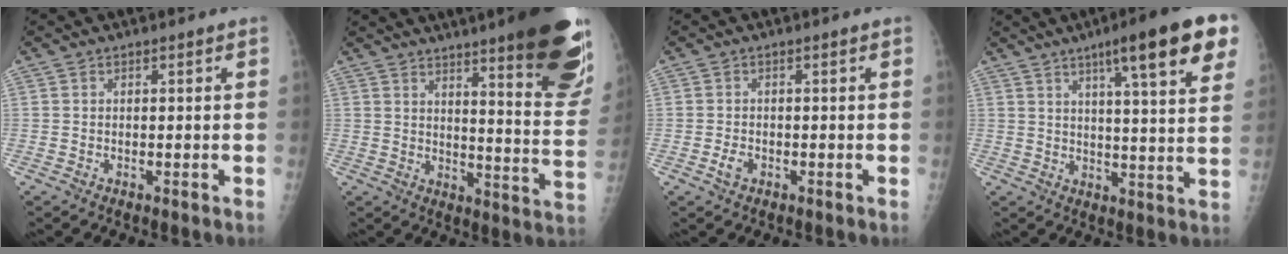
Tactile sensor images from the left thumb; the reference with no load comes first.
{"total": 23.7, "force": [15.3, 3.6, 17.7], "torque": [-0.204, -0.088, 0.198]}
{"total": 1.7, "force": [-0.7, 1.1, 1.1], "torque": [-0.024, 0.005, -0.013]}
{"total": 17.7, "force": [9.4, 2.5, 14.8], "torque": [-0.186, -0.026, 0.126]}